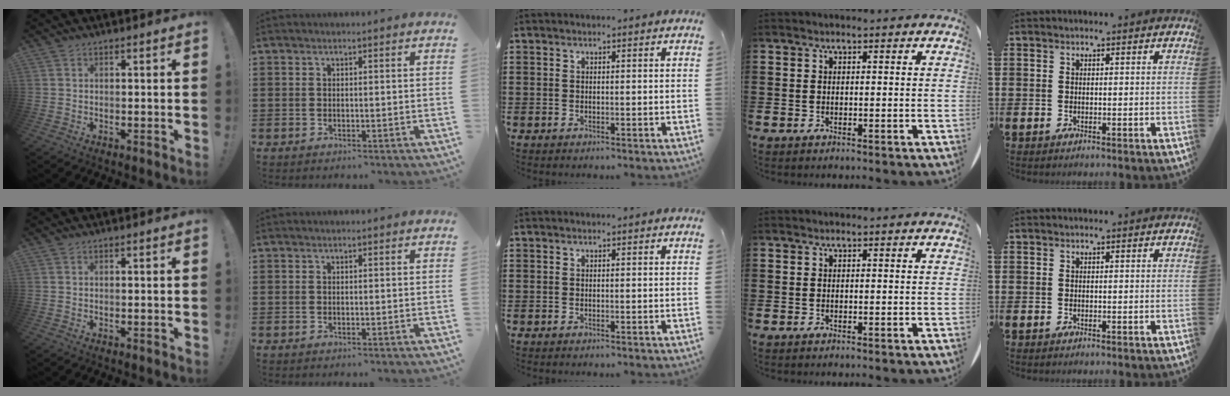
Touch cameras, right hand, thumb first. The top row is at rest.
{}